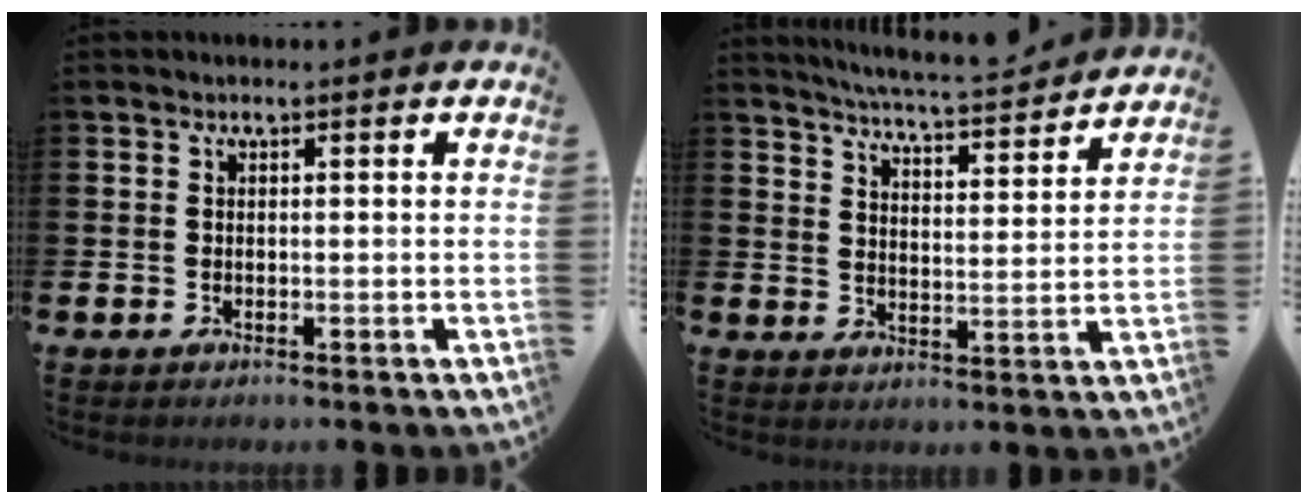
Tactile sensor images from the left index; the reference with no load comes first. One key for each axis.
{"total": 5.9, "fx": 5.8, "fy": -0.2, "fz": 1.0, "tx": -0.035, "ty": -0.045, "tz": 0.099}